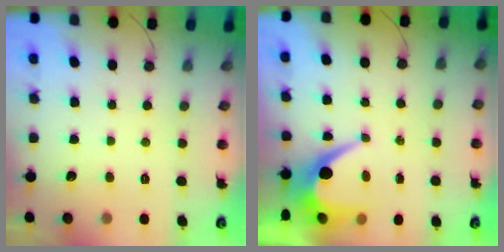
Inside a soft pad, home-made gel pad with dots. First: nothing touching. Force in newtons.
{"total": 8.4, "press": 8.4, "slide": 0.5}